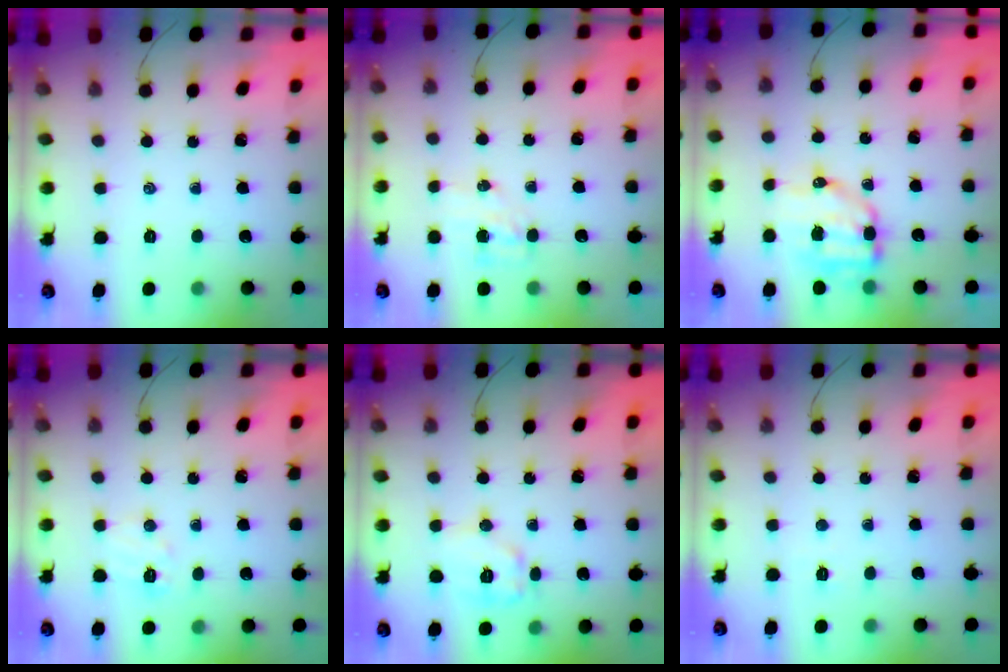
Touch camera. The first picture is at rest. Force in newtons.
{"total": 5.1, "press": 5.0, "slide": 0.8}
{"total": 9.0, "press": 8.9, "slide": 1.4}
{"total": 5.3, "press": 5.2, "slide": 1.1}
{"total": 9.2, "press": 9.2, "slide": 0.5}
{"total": 2.4, "press": 2.3, "slide": 0.7}